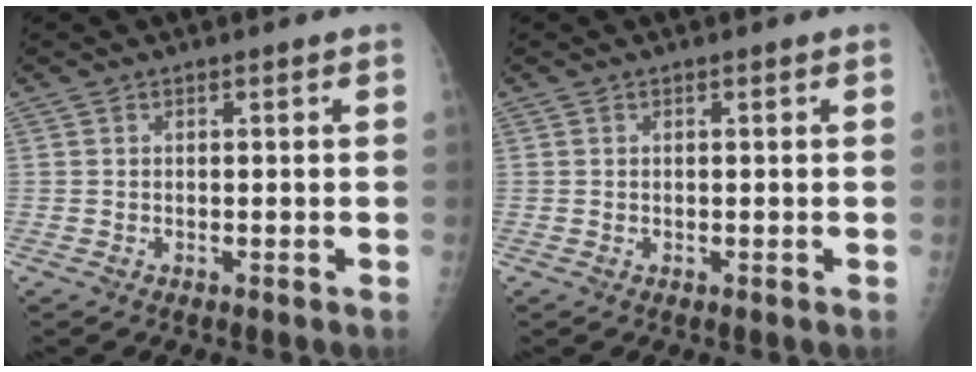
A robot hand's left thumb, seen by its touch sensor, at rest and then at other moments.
{"total": 0.0}